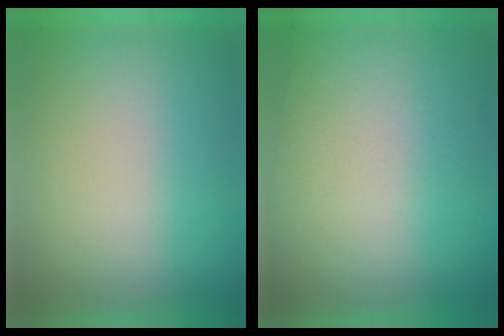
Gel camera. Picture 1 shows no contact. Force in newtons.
{"total": 2.9}